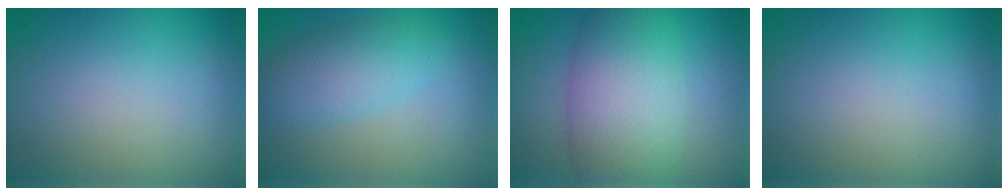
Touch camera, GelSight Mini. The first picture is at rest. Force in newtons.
{"total": 3.8, "press": 3.8, "slide": 0.1}
{"total": 8.0, "press": 8.0, "slide": 0.1}
{"total": 0.0}